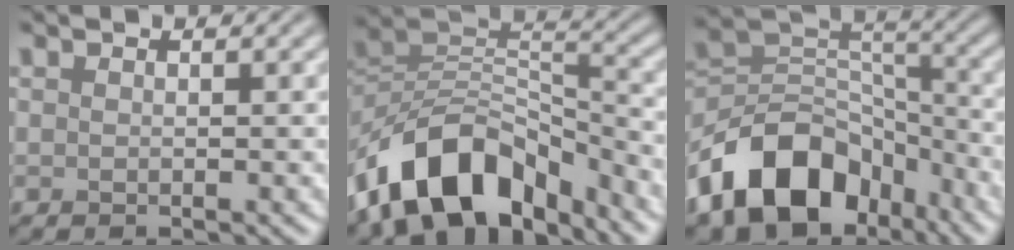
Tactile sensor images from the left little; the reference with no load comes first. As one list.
[{"total": 11.9, "force": [-7.9, 6.4, 6.2], "torque": [-0.106, 0.015, -0.156]}, {"total": 12.3, "force": [-7.2, 7.8, 6.2], "torque": [-0.105, 0.010, -0.143]}]